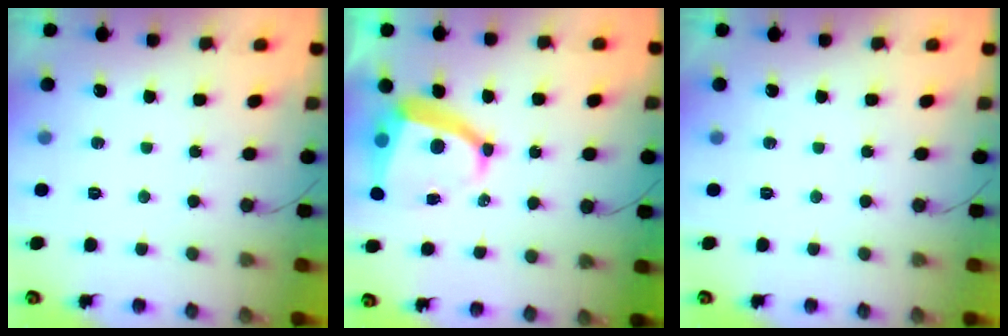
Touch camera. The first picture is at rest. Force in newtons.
{"total": 10.0, "press": 9.9, "slide": 1.5}
{"total": 0.0}